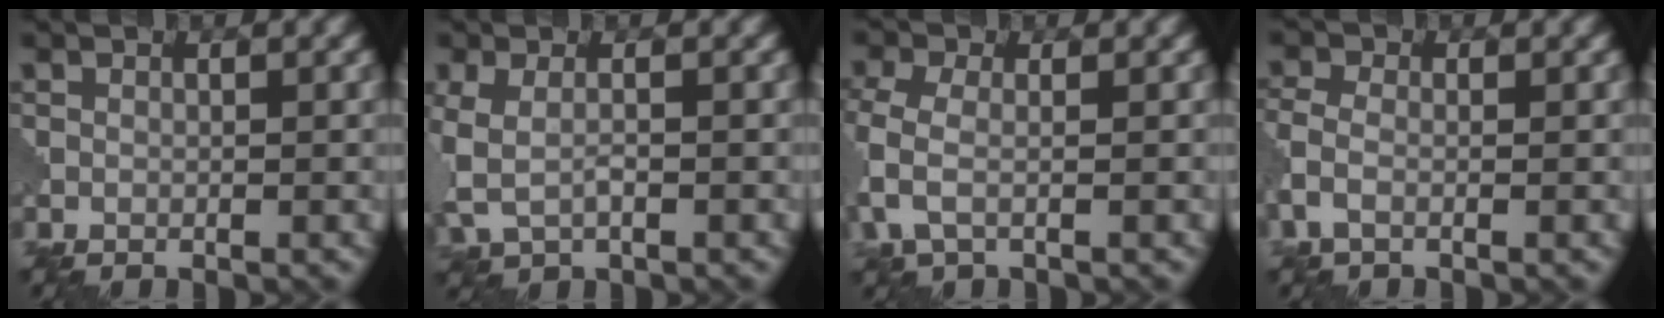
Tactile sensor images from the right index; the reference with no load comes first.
{"total": 3.3, "force": [-0.6, 2.0, 2.5], "torque": [-0.072, -0.009, -0.012]}
{"total": 3.8, "force": [-0.8, 2.1, 3.1], "torque": [-0.087, 0.000, -0.025]}
{"total": 2.8, "force": [-1.2, 1.5, 2.1], "torque": [-0.057, -0.002, -0.036]}